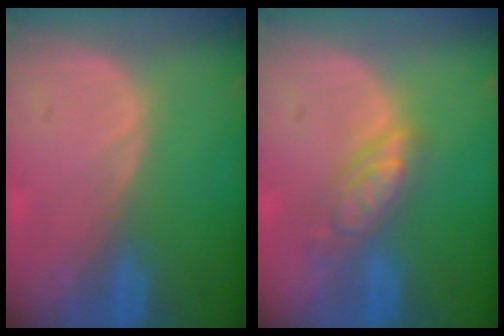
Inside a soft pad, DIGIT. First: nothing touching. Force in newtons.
{"total": 5.6, "press": 5.1, "slide": 2.4}